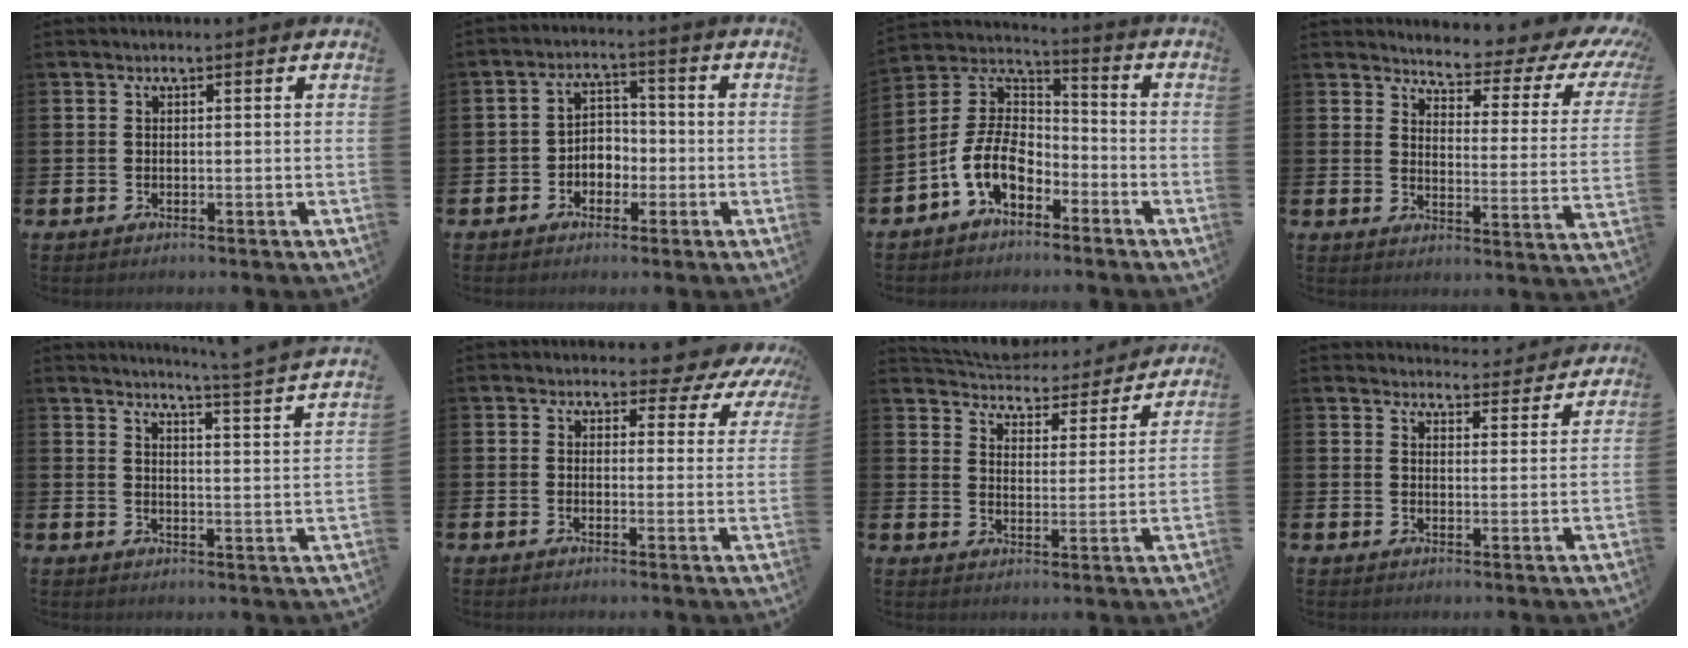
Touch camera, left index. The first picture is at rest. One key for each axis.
{"total": 3.2, "fx": -1.5, "fy": 2.6, "fz": 1.2, "tx": -0.029, "ty": 0.007, "tz": -0.036}
{"total": 8.3, "fx": -4.6, "fy": 5.0, "fz": 4.8, "tx": -0.131, "ty": 0.003, "tz": -0.099}
{"total": 4.1, "fx": 3.7, "fy": 0.9, "fz": 1.6, "tx": -0.039, "ty": -0.041, "tz": 0.049}
{"total": 4.0, "fx": 3.8, "fy": -1.2, "fz": 0.9, "tx": -0.020, "ty": -0.041, "tz": 0.056}
{"total": 3.6, "fx": 3.0, "fy": 1.7, "fz": 0.7, "tx": -0.013, "ty": -0.026, "tz": 0.044}
{"total": 5.3, "fx": 5.2, "fy": 1.0, "fz": 0.1, "tx": -0.028, "ty": -0.045, "tz": 0.088}
{"total": 4.1, "fx": 4.1, "fy": 0.7, "fz": -0.1, "tx": -0.001, "ty": -0.030, "tz": 0.071}